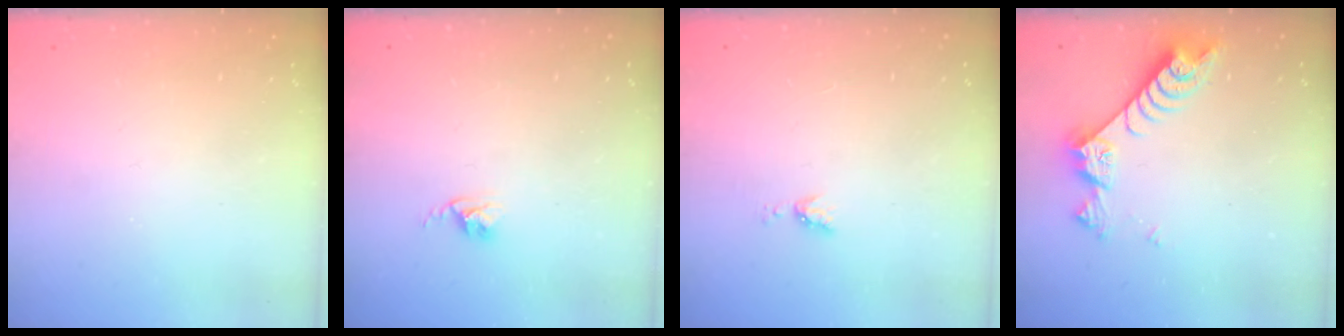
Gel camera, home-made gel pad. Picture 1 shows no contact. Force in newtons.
{"total": 2.4, "press": 2.4, "slide": 0.3}
{"total": 4.0, "press": 4.0, "slide": 0.5}
{"total": 7.6, "press": 7.5, "slide": 1.0}